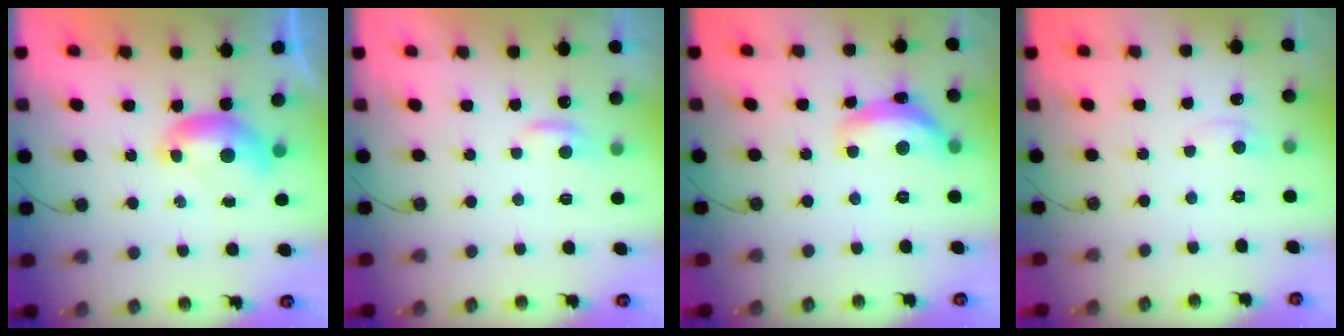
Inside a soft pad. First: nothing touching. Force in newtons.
{"total": 0.6, "press": 0.1, "slide": 0.6}
{"total": 7.2, "press": 7.2, "slide": 0.7}
{"total": 1.3, "press": 1.3, "slide": 0.4}